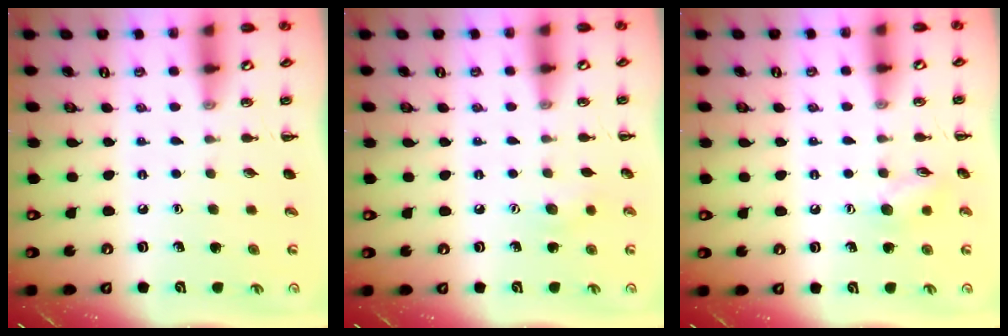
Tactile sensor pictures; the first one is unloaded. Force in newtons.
{"total": 6.6, "press": 6.5, "slide": 1.4}
{"total": 7.7, "press": 7.7, "slide": 0.9}